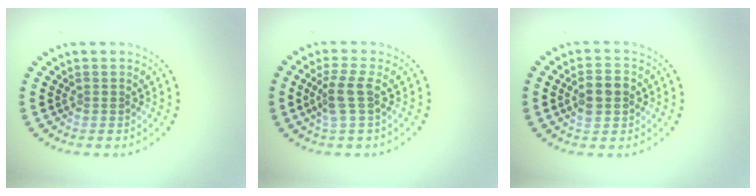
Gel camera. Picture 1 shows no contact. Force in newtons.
{"total": 2.5, "press": 1.9, "slide": 1.6}
{"total": 3.2, "press": 3.2, "slide": 0.3}